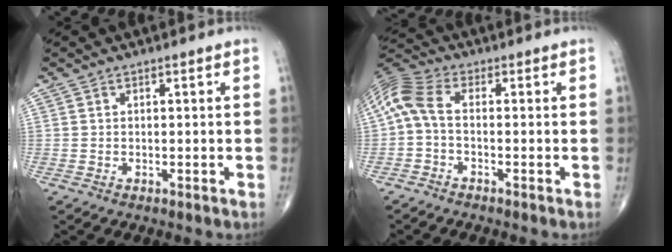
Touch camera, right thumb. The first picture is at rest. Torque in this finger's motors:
{"motor_torque": [-0.07, -0.27, 0.88, -0.10, 0.16]}